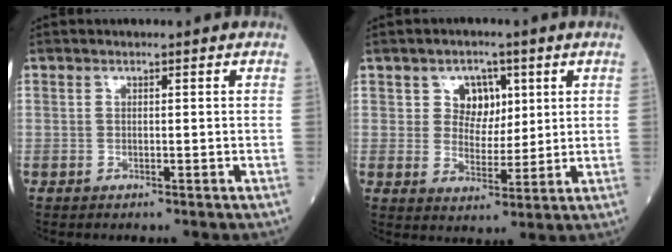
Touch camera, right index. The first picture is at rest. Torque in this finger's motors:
{"motor_torque": [0.03, 0.01, 0.06, 0.03]}